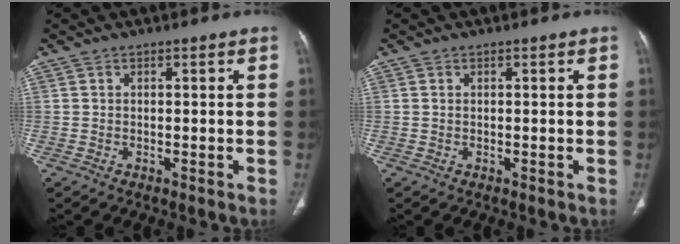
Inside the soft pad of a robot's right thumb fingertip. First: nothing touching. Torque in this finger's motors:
{"motor_torque": [-0.20, 0.09, -0.31, 0.24, 0.04]}